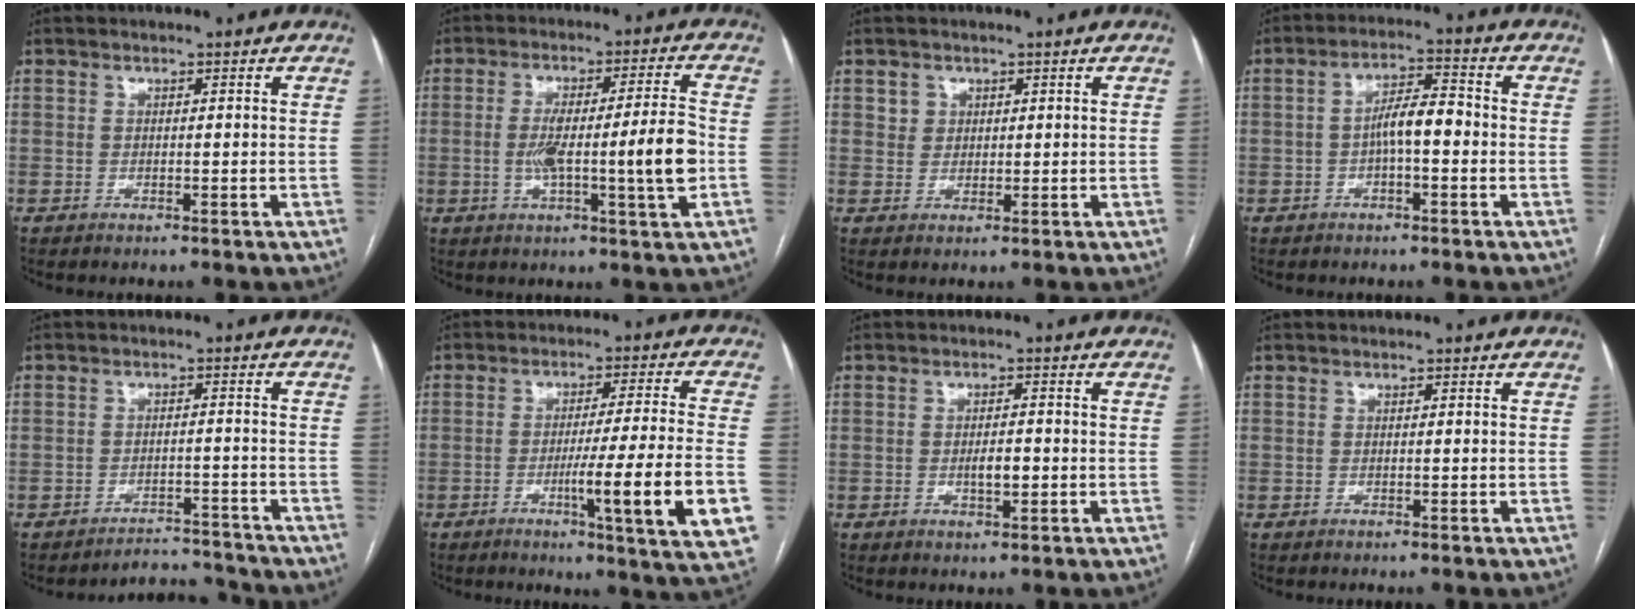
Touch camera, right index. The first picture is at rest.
{"total": 11.7, "force": [-1.7, -0.1, 11.6], "torque": [-0.193, 0.006, -0.027]}
{"total": 1.9, "force": [0.8, 1.7, 0.1], "torque": [0.008, 0.001, 0.010]}
{"total": 5.5, "force": [-0.9, 1.6, 5.2], "torque": [-0.092, 0.019, -0.016]}
{"total": 5.1, "force": [-4.8, 0.5, -1.4], "torque": [0.028, 0.022, -0.067]}
{"total": 15.1, "force": [-4.3, -1.1, 14.4], "torque": [-0.193, -0.021, -0.065]}
{"total": 2.8, "force": [-0.6, 0.8, 2.6], "torque": [-0.045, 0.001, -0.006]}
{"total": 0.0}